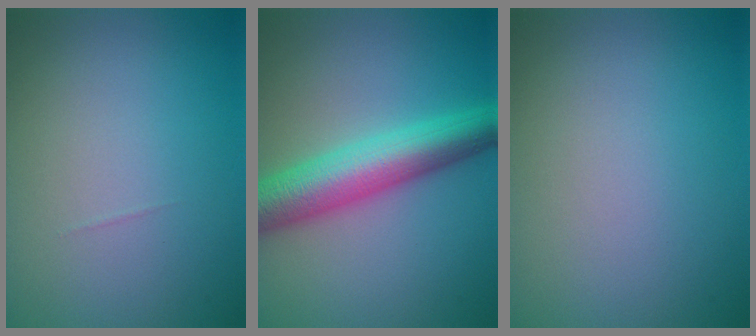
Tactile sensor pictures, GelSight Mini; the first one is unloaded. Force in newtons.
{"total": 7.3, "press": 7.3, "slide": 0.1}
{"total": 0.0}